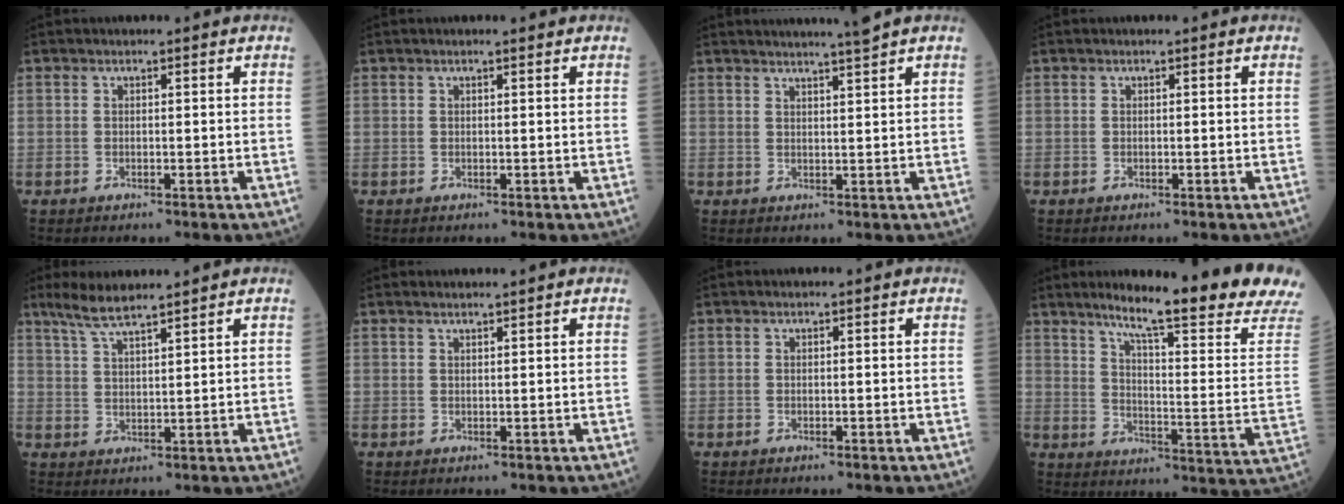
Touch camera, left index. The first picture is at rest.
{"total": 1.0, "force": [0.9, 0.1, 0.5], "torque": [-0.010, 0.006, 0.015]}
{"total": 4.2, "force": [3.7, -1.2, 1.6], "torque": [-0.026, -0.002, 0.055]}
{"total": 0.0}
{"total": 5.6, "force": [4.7, 0.2, 3.1], "torque": [-0.070, 0.012, 0.095]}
{"total": 2.2, "force": [2.1, 0.0, 0.8], "torque": [-0.011, 0.014, 0.033]}
{"total": 0.0}
{"total": 21.7, "force": [17.7, -1.2, 12.6], "torque": [-0.181, -0.067, 0.233]}